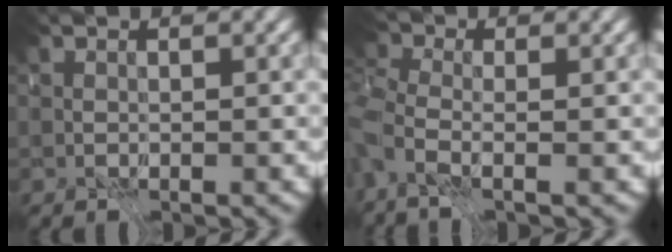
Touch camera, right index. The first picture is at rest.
{"total": 4.2, "force": [-2.4, 1.4, 3.1], "torque": [-0.054, 0.000, -0.054]}